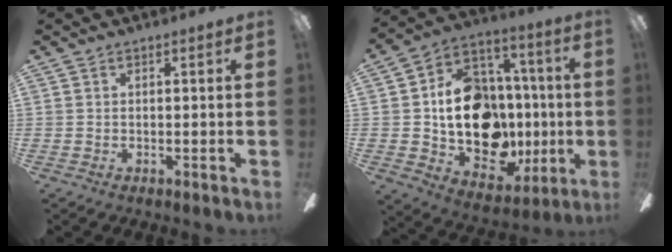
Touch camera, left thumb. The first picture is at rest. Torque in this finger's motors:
{"motor_torque": [2.44, 2.56, 0.09, 0.21, 0.22]}